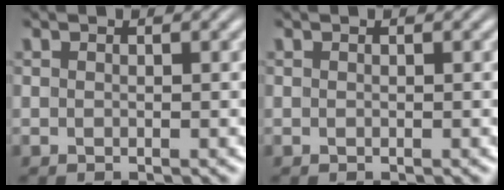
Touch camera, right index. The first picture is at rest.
{"total": 0.0}